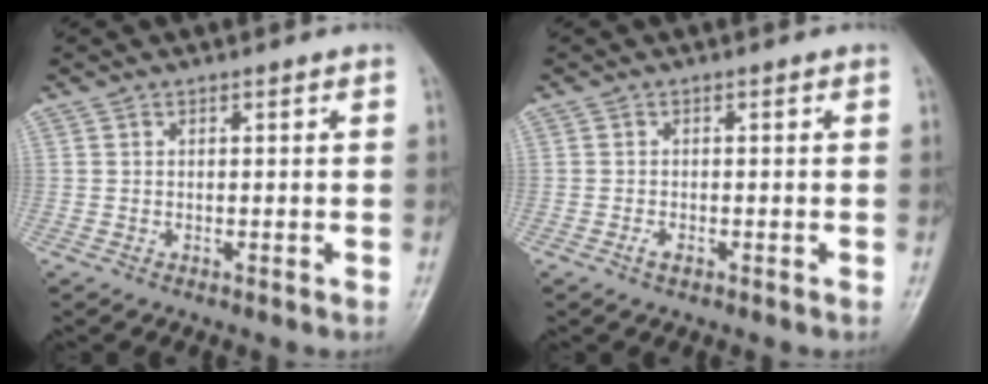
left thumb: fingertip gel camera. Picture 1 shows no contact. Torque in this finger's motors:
{"motor_torque": [-0.18, 0.18, 0.24, 0.15, 0.00]}